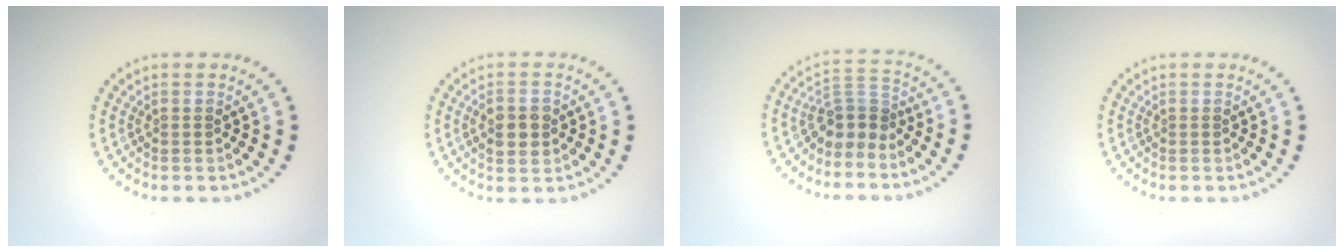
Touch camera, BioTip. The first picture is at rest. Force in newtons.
{"total": 2.9, "press": 2.9, "slide": 0.3}
{"total": 2.9, "press": 2.2, "slide": 1.9}
{"total": 0.0}